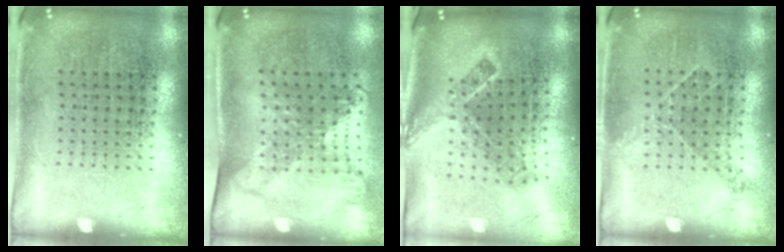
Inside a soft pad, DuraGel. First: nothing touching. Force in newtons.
{"total": 1.6, "press": 1.2, "slide": 1.0}
{"total": 2.2, "press": 1.5, "slide": 1.6}
{"total": 1.0, "press": 0.8, "slide": 0.6}